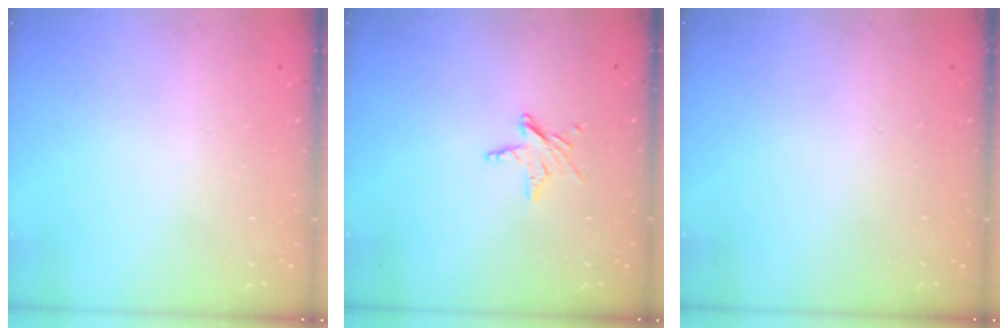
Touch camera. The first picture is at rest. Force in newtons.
{"total": 5.1, "press": 5.1, "slide": 0.5}
{"total": 0.0}